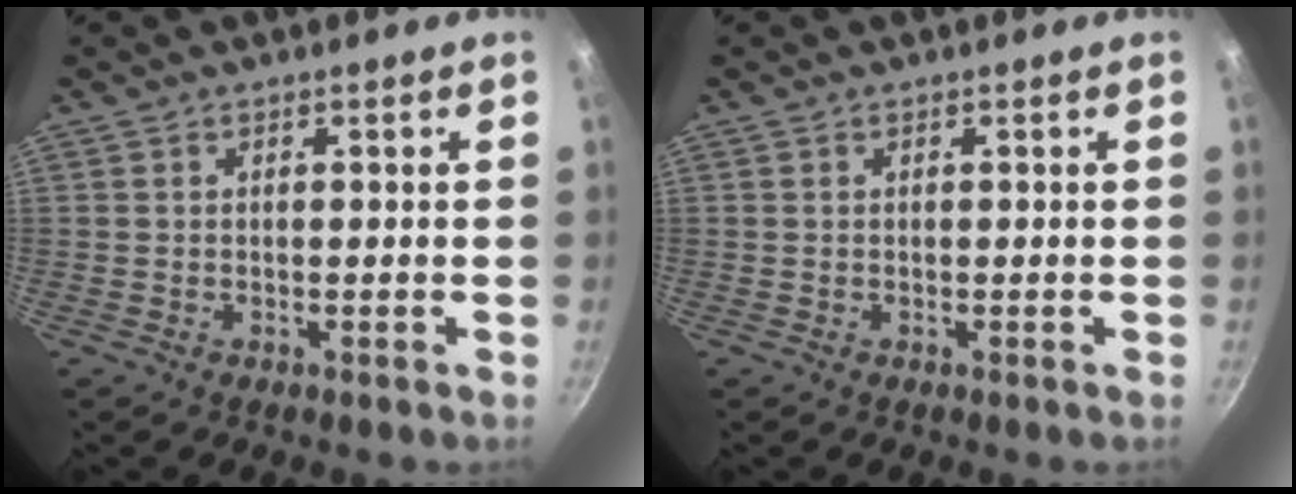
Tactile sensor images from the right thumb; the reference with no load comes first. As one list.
[{"total": 0.0}]